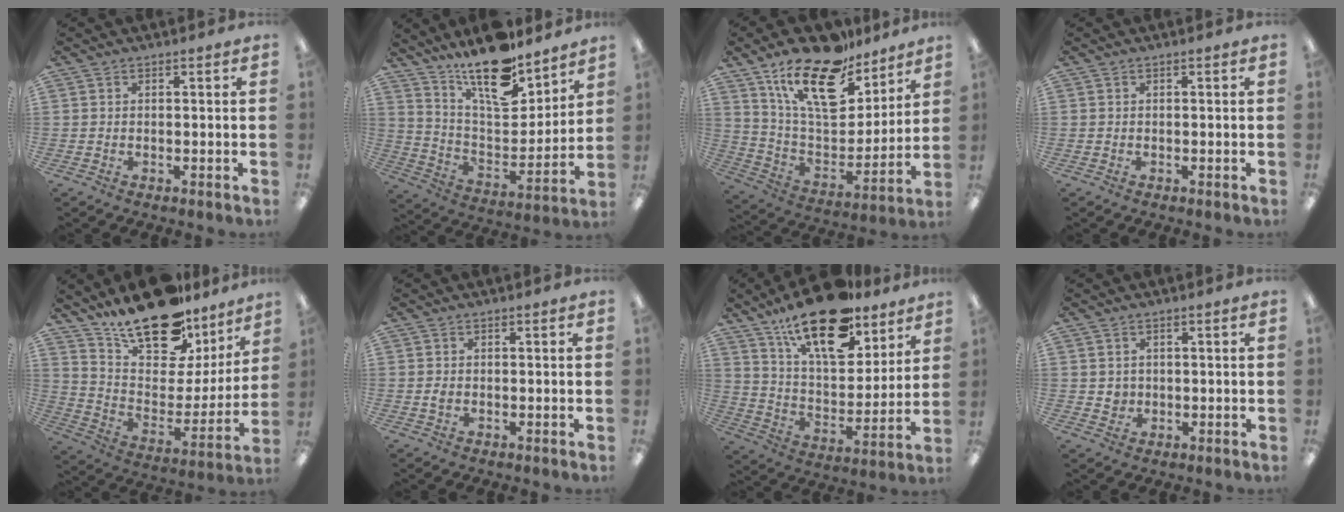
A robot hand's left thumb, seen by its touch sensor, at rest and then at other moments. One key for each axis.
{"total": 18.1, "fx": 14.6, "fy": 6.0, "fz": 9.0, "tx": -0.161, "ty": -0.102, "tz": 0.254}
{"total": 21.1, "fx": 14.6, "fy": 9.4, "fz": 12.0, "tx": -0.214, "ty": -0.089, "tz": 0.258}
{"total": 0.0}
{"total": 22.4, "fx": 17.3, "fy": 9.7, "fz": 10.3, "tx": -0.166, "ty": -0.116, "tz": 0.306}
{"total": 1.1, "fx": -0.1, "fy": 0.7, "fz": 0.8, "tx": -0.015, "ty": 0.003, "tz": -0.004}
{"total": 22.4, "fx": 15.7, "fy": 9.1, "fz": 13.0, "tx": -0.216, "ty": -0.089, "tz": 0.271}
{"total": 2.3, "fx": 0.7, "fy": 2.1, "fz": 0.3, "tx": -0.002, "ty": 0.001, "tz": 0.011}